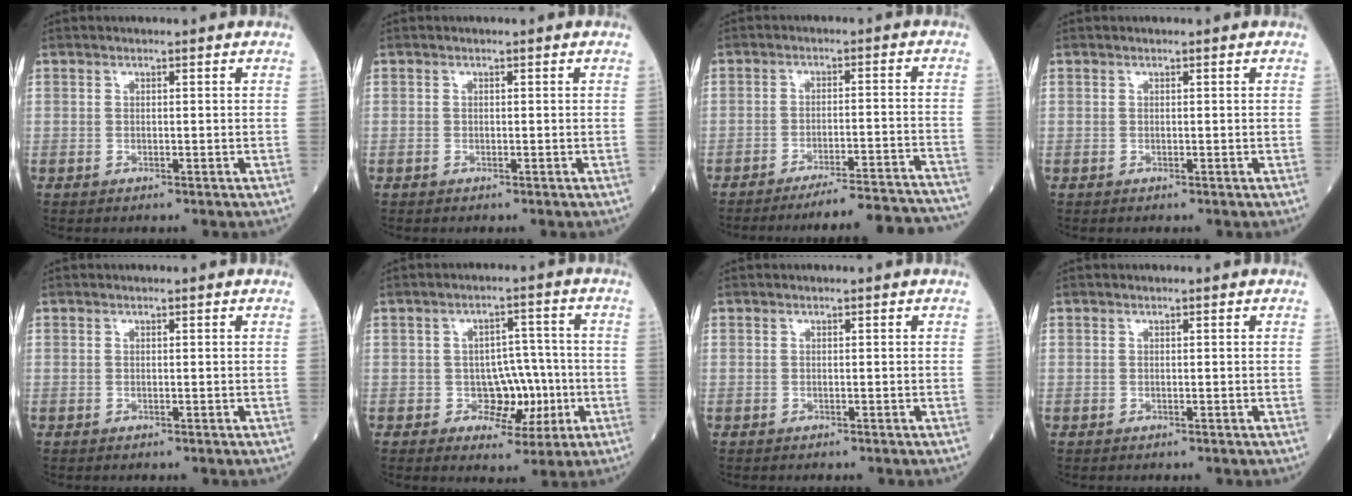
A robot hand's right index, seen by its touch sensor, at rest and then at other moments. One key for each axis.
{"total": 0.0}
{"total": 18.9, "fx": -18.3, "fy": -0.8, "fz": 4.8, "tx": -0.025, "ty": -0.008, "tz": -0.233}
{"total": 0.0}
{"total": 0.0}
{"total": 6.6, "fx": -1.5, "fy": 4.5, "fz": 4.6, "tx": -0.053, "ty": 0.015, "tz": -0.014}
{"total": 0.0}
{"total": 0.0}